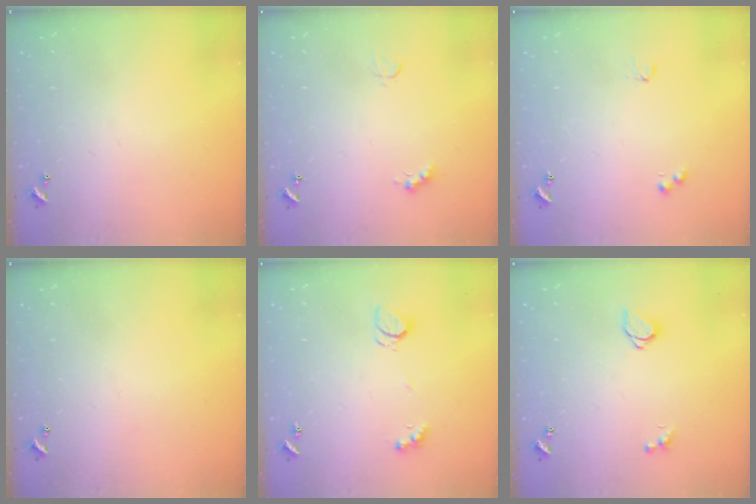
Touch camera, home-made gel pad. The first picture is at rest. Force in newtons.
{"total": 2.4, "press": 2.3, "slide": 0.5}
{"total": 3.9, "press": 3.8, "slide": 0.6}
{"total": 0.0}
{"total": 2.2, "press": 2.2, "slide": 0.4}
{"total": 1.5, "press": 1.5, "slide": 0.3}